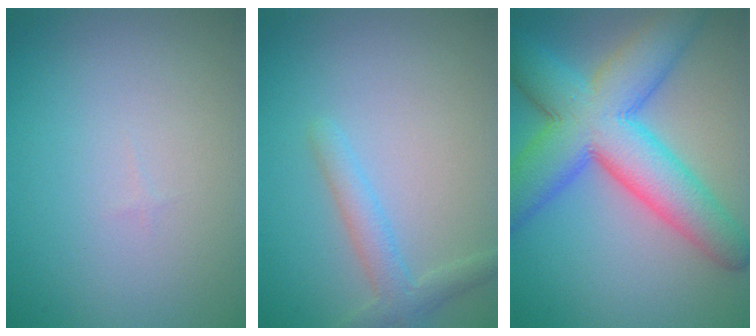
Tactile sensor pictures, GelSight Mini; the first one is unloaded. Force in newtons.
{"total": 2.3, "press": 2.3, "slide": 0.1}
{"total": 10.8, "press": 10.8, "slide": 0.2}